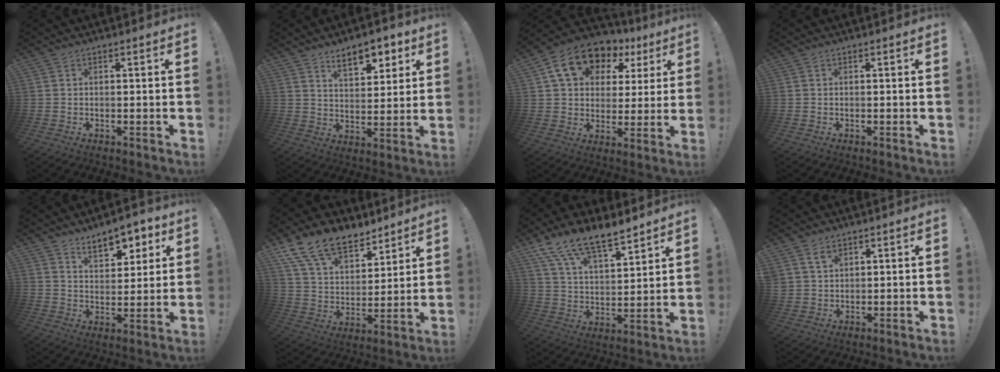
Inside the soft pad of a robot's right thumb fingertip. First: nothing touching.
{"total": 10.3, "force": [6.7, 4.8, 6.3], "torque": [-0.080, -0.032, 0.117]}
{"total": 15.8, "force": [8.7, 10.6, 7.8], "torque": [-0.128, -0.043, 0.164]}
{"total": 0.0}
{"total": 10.3, "force": [7.2, 5.1, 5.4], "torque": [-0.061, -0.045, 0.129]}
{"total": 15.9, "force": [11.5, 8.4, 7.1], "torque": [-0.133, -0.077, 0.217]}
{"total": 14.3, "force": [11.6, 4.7, 6.8], "torque": [-0.138, -0.081, 0.214]}
{"total": 3.8, "force": [2.5, 2.5, 1.5], "torque": [-0.024, -0.010, 0.047]}